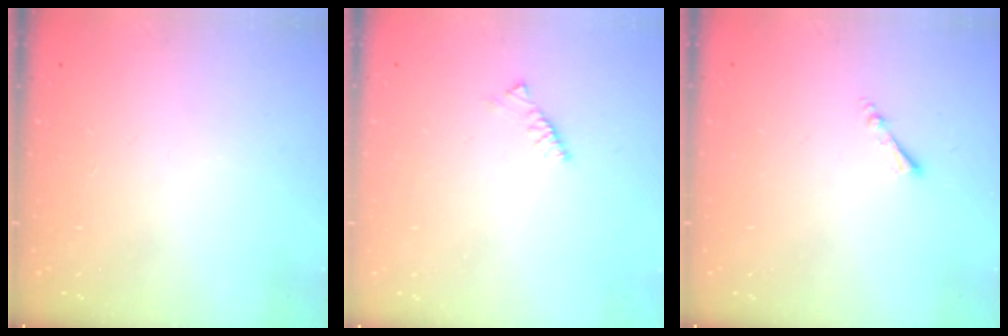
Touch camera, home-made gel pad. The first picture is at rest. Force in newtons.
{"total": 2.4, "press": 2.3, "slide": 0.6}
{"total": 1.9, "press": 1.9, "slide": 0.4}